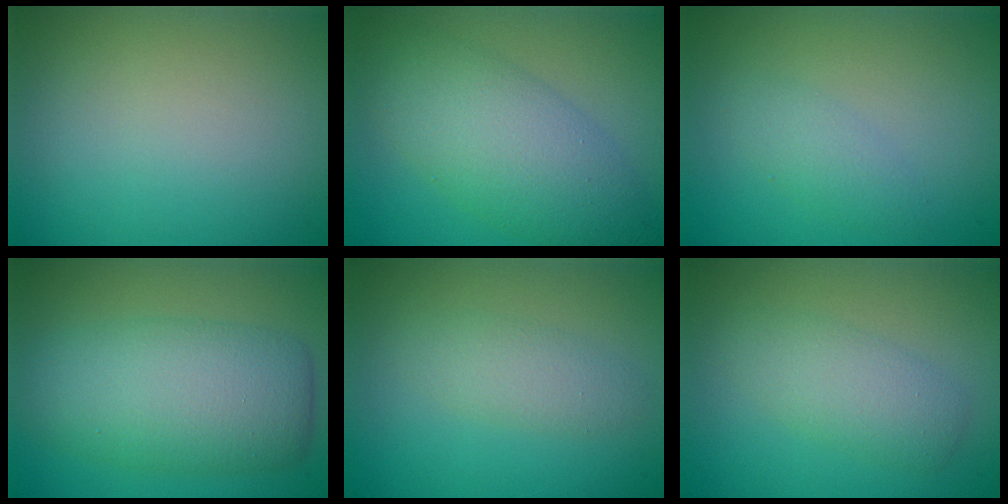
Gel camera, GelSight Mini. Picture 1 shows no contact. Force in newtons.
{"total": 6.8, "press": 6.8, "slide": 0.1}
{"total": 1.7, "press": 1.7, "slide": 0.0}
{"total": 7.9, "press": 7.9, "slide": 0.3}
{"total": 2.3, "press": 2.3, "slide": 0.1}
{"total": 3.0, "press": 3.0, "slide": 0.1}